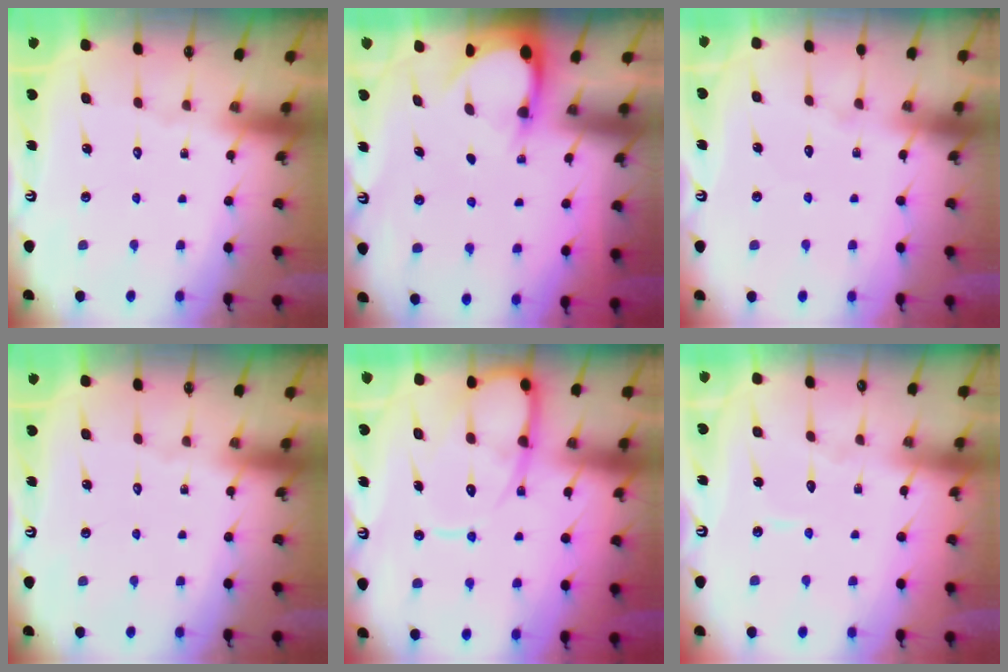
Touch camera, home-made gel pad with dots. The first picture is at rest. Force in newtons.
{"total": 4.0, "press": 4.0, "slide": 0.2}
{"total": 4.5, "press": 4.5, "slide": 0.5}
{"total": 0.0}
{"total": 11.8, "press": 11.7, "slide": 1.3}
{"total": 4.9, "press": 4.8, "slide": 0.3}